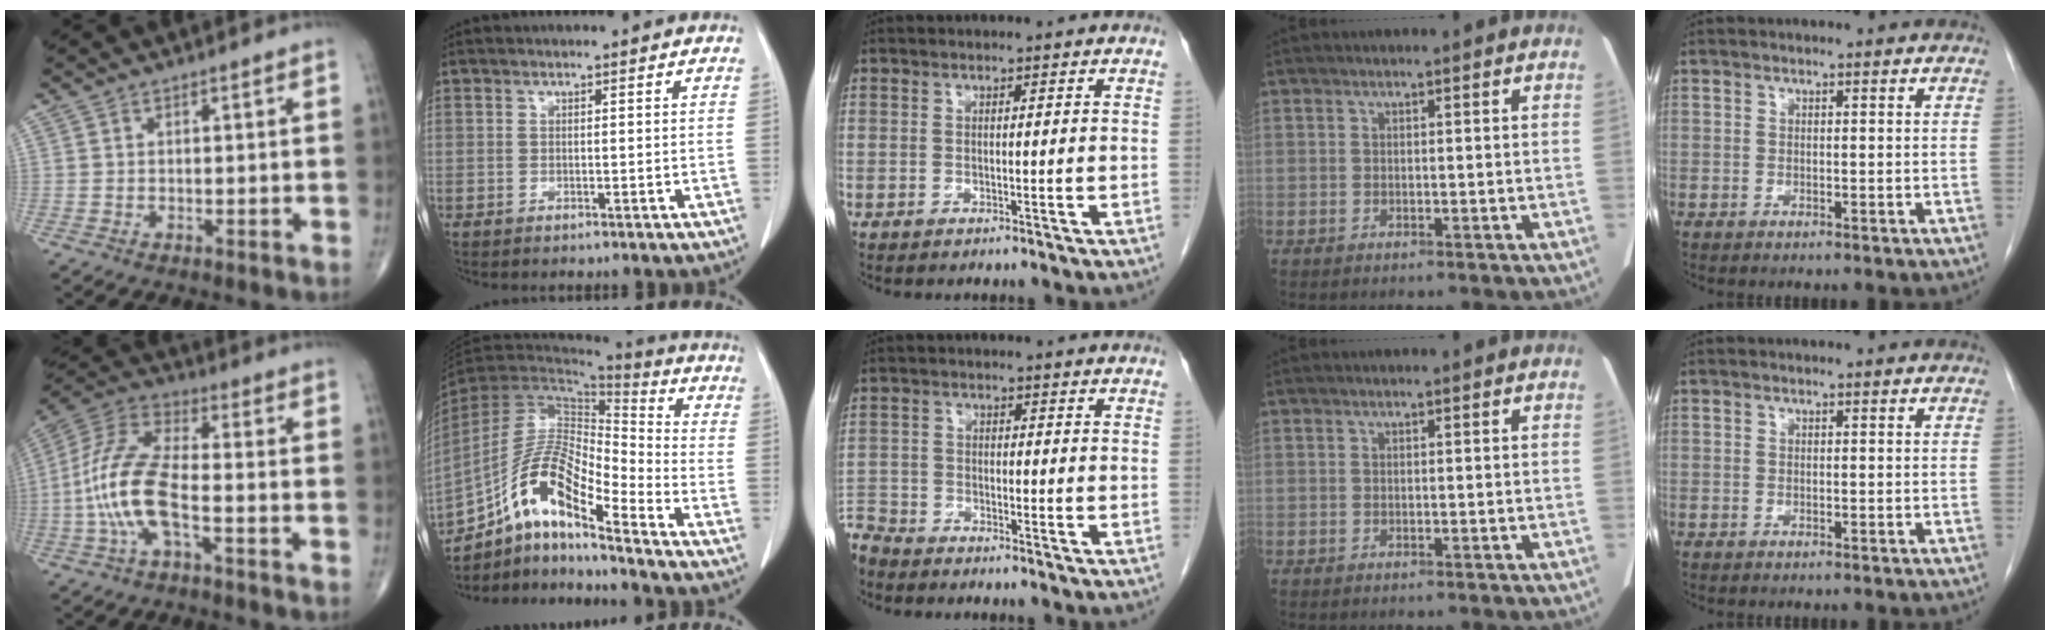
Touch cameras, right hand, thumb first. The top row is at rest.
{"thumb": {"total": 13.9, "force": [-3.6, 5.2, 12.4], "torque": [-0.277, 0.037, -0.075]}, "index": {"total": 15.3, "force": [-10.1, 2.9, 11.2], "torque": [-0.218, 0.012, -0.184]}, "middle": {"total": 5.0, "force": [-4.8, 1.1, 0.3], "torque": [0.004, -0.012, -0.097]}}